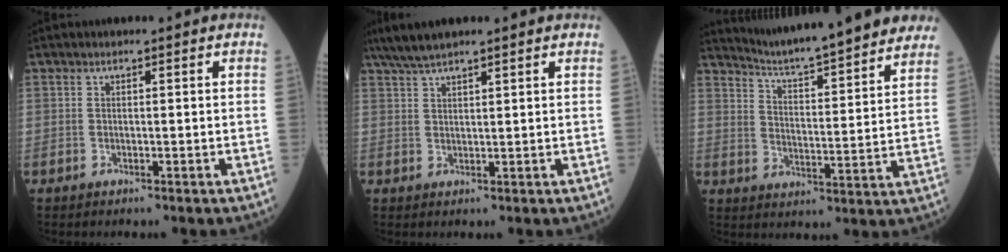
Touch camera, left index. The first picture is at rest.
{"total": 4.9, "force": [4.1, 0.1, 2.8], "torque": [-0.057, 0.025, 0.078]}
{"total": 20.7, "force": [18.9, 1.2, 8.4], "torque": [-0.122, -0.030, 0.251]}